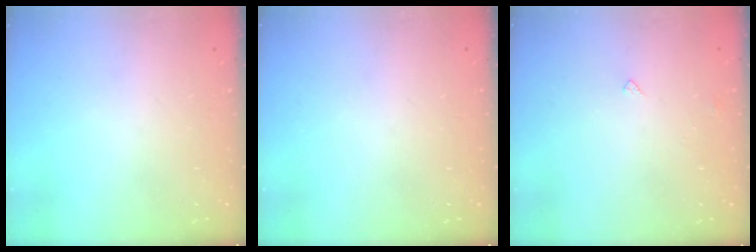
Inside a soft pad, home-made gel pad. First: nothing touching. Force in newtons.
{"total": 0.0}
{"total": 2.8, "press": 2.7, "slide": 0.4}